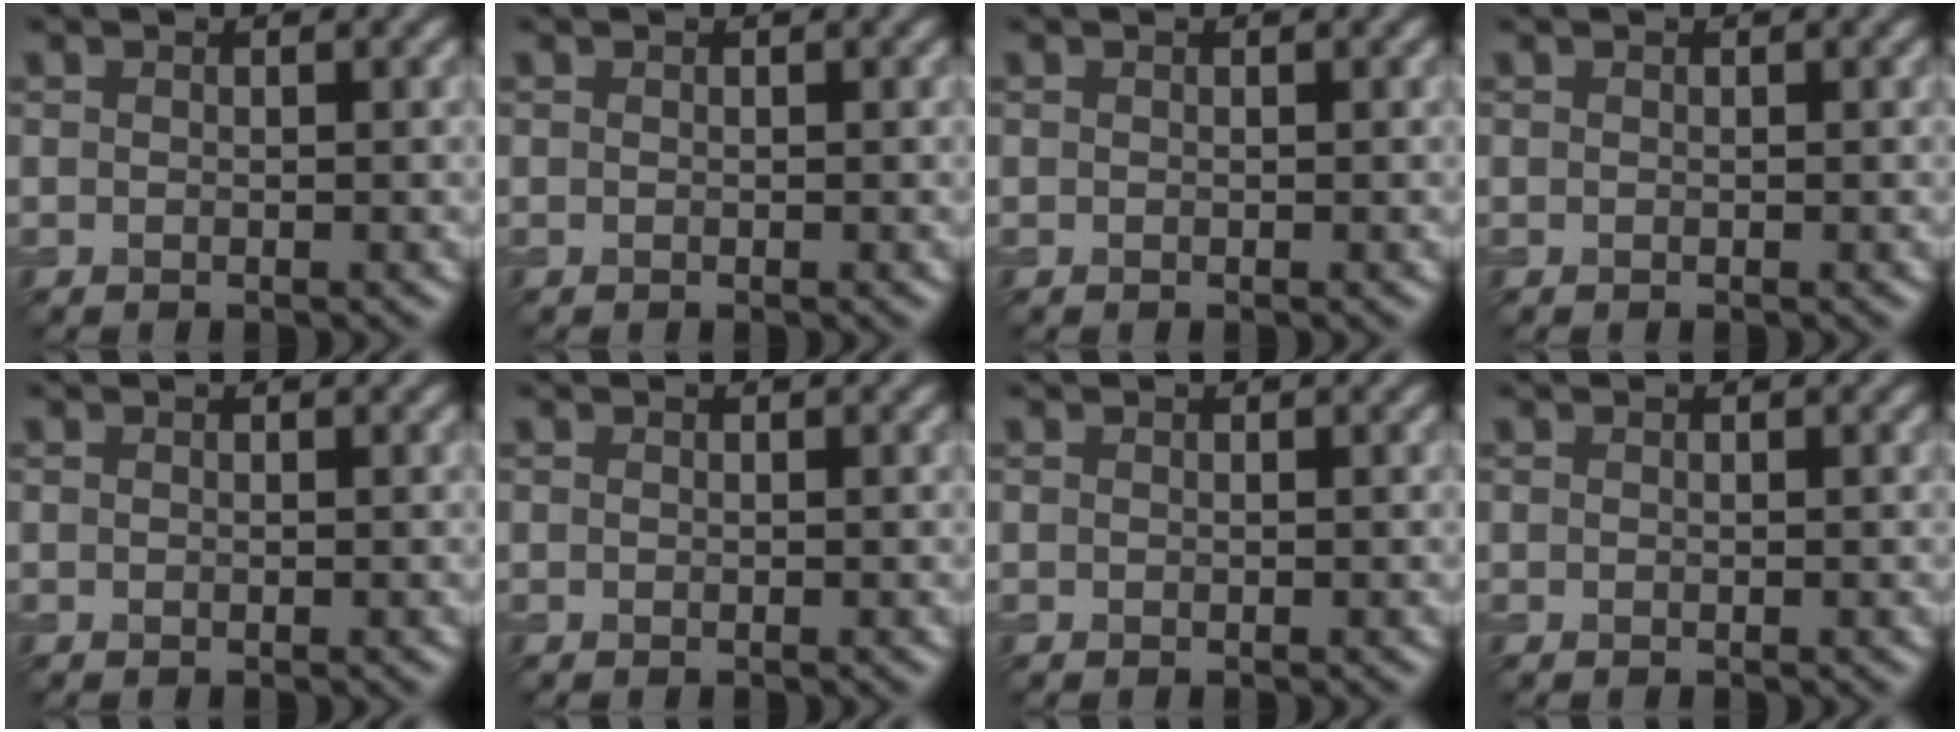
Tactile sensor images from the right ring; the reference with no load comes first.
{"total": 0.0}
{"total": 0.0}
{"total": 0.0}
{"total": 0.0}
{"total": 0.0}
{"total": 0.0}
{"total": 0.0}